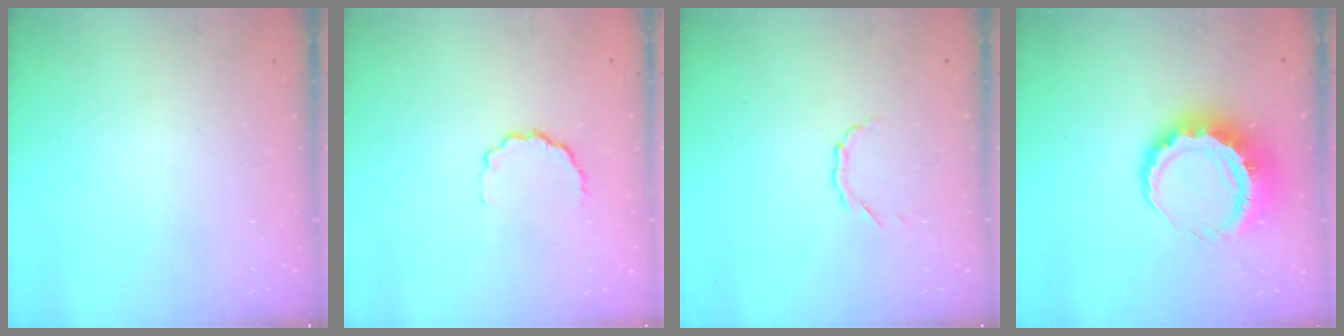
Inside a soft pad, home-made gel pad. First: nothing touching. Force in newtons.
{"total": 4.7, "press": 4.5, "slide": 1.1}
{"total": 2.8, "press": 2.7, "slide": 0.8}
{"total": 8.4, "press": 8.2, "slide": 1.7}